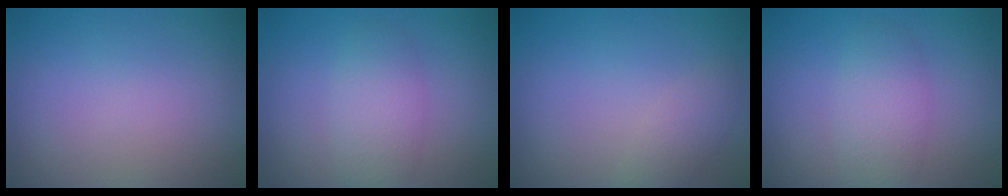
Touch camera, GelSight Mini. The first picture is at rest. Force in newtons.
{"total": 2.9, "press": 2.9, "slide": 0.1}
{"total": 1.5, "press": 1.5, "slide": 0.1}
{"total": 2.9, "press": 2.9, "slide": 0.1}